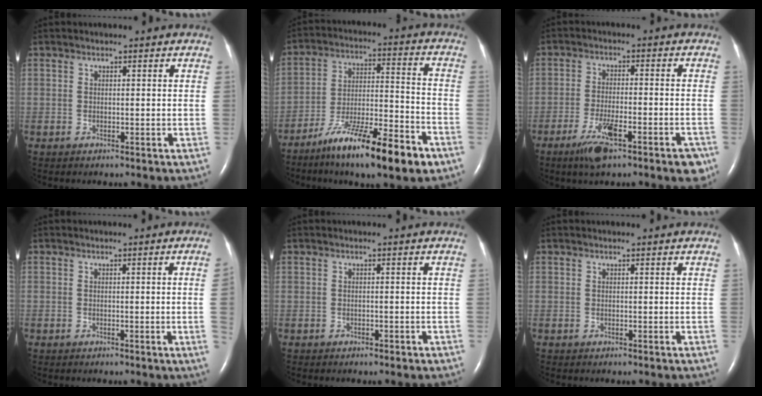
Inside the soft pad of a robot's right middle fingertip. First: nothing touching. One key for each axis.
{"total": 16.5, "fx": -10.7, "fy": 2.0, "fz": 12.4, "tx": -0.203, "ty": -0.016, "tz": -0.177}
{"total": 9.1, "fx": -5.4, "fy": 1.8, "fz": 7.2, "tx": -0.108, "ty": -0.009, "tz": -0.084}
{"total": 2.3, "fx": -0.3, "fy": -1.0, "fz": 2.1, "tx": -0.025, "ty": -0.002, "tz": -0.004}
{"total": 0.6, "fx": -0.4, "fy": 0.4, "fz": 0.2, "tx": -0.010, "ty": 0.000, "tz": -0.004}
{"total": 0.0}